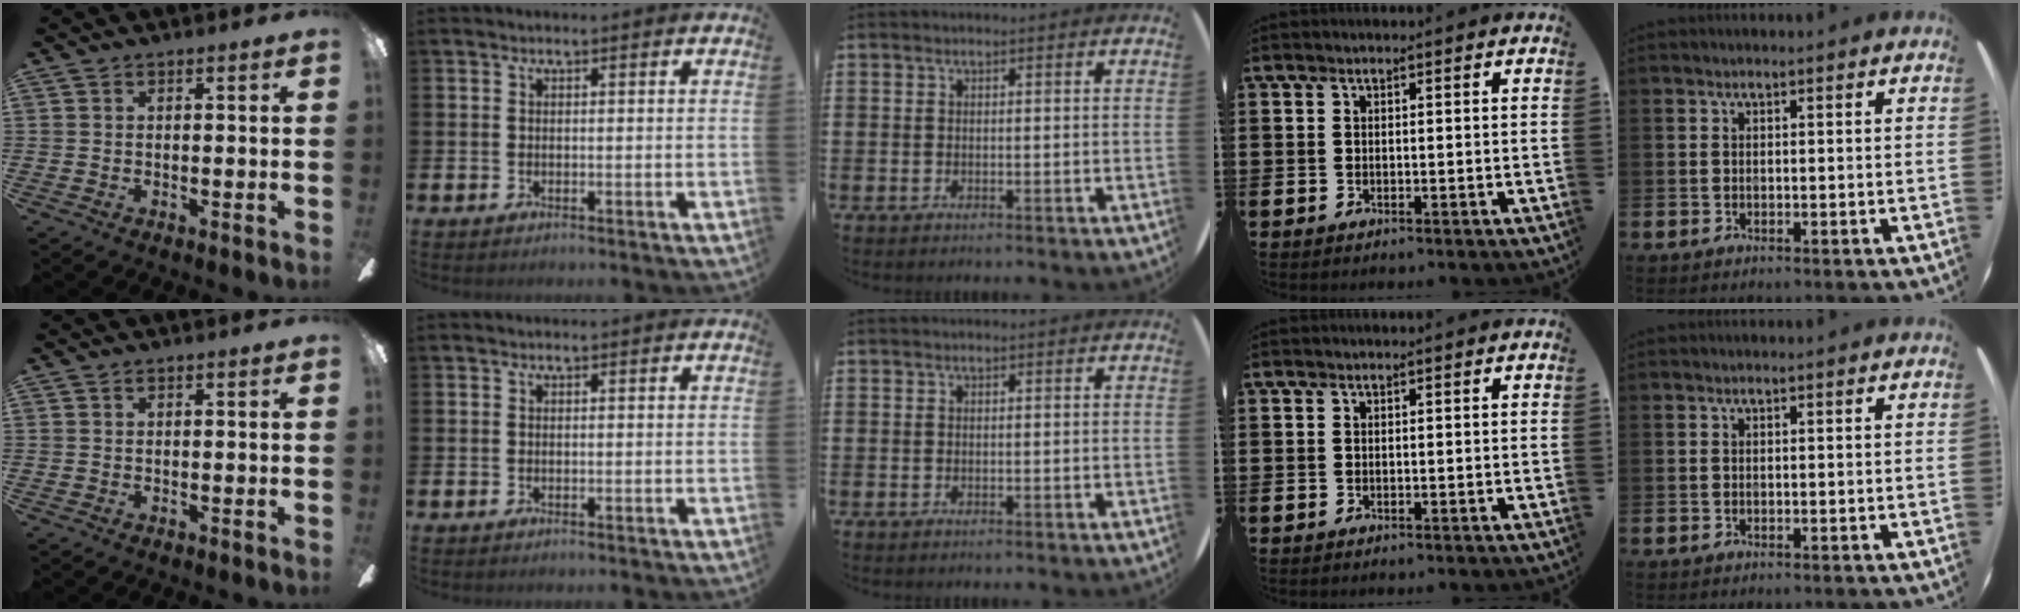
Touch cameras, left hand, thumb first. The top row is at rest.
{}